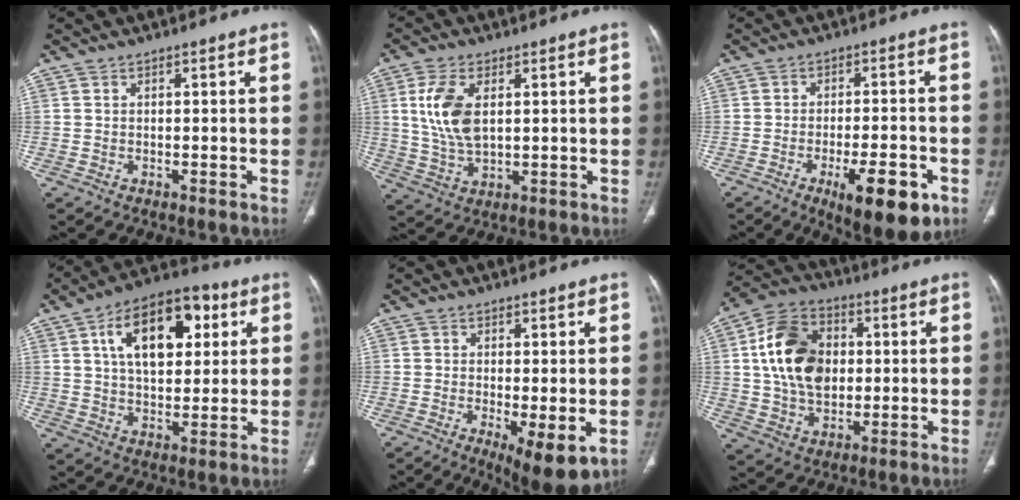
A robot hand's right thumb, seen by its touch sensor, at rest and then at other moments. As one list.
[{"total": 9.8, "force": [2.3, 5.2, 8.0], "torque": [-0.168, -0.008, 0.049]}, {"total": 12.7, "force": [-5.8, 4.2, 10.5], "torque": [-0.140, 0.011, -0.075]}, {"total": 17.6, "force": [6.0, 9.8, 13.3], "torque": [-0.177, 0.003, 0.092]}, {"total": 8.3, "force": [-2.2, 2.6, 7.6], "torque": [-0.117, -0.024, -0.029]}, {"total": 16.1, "force": [2.1, 11.5, 11.0], "torque": [-0.173, 0.010, 0.035]}]